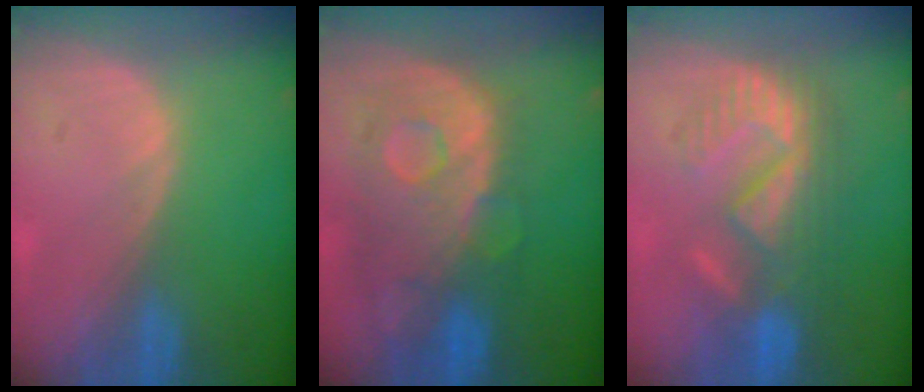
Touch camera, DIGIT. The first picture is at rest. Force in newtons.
{"total": 11.2, "press": 9.7, "slide": 5.6}
{"total": 8.9, "press": 8.7, "slide": 1.9}